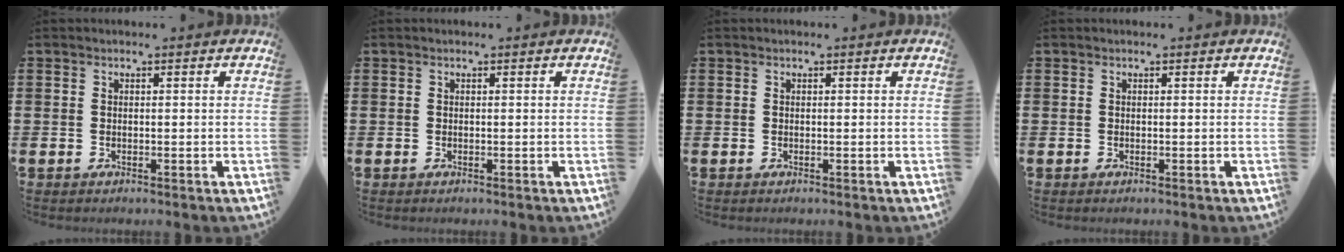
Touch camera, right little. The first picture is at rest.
{"total": 0.0}
{"total": 0.0}
{"total": 0.0}